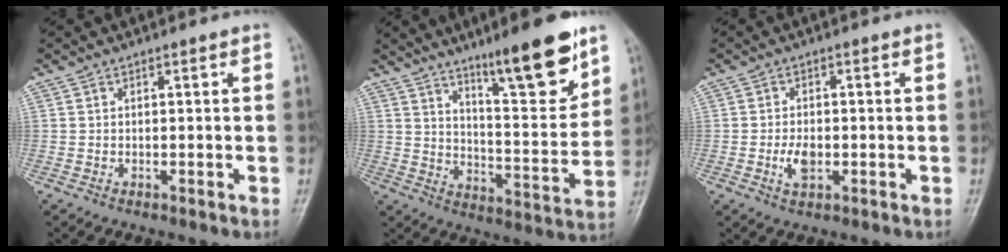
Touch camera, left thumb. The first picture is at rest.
{"total": 15.6, "force": [10.5, 2.9, 11.1], "torque": [-0.143, -0.075, 0.173]}
{"total": 4.0, "force": [-1.0, 2.3, 3.1], "torque": [-0.056, 0.001, -0.016]}